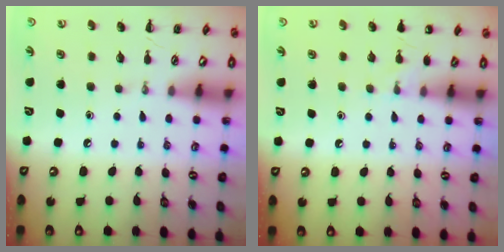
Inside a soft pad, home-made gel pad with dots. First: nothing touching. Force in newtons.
{"total": 5.8, "press": 5.6, "slide": 1.7}